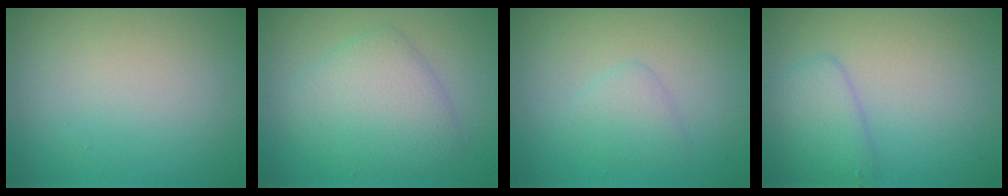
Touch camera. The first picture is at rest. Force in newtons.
{"total": 4.5, "press": 4.5, "slide": 0.1}
{"total": 1.6, "press": 1.6, "slide": 0.2}
{"total": 2.6, "press": 2.5, "slide": 0.2}